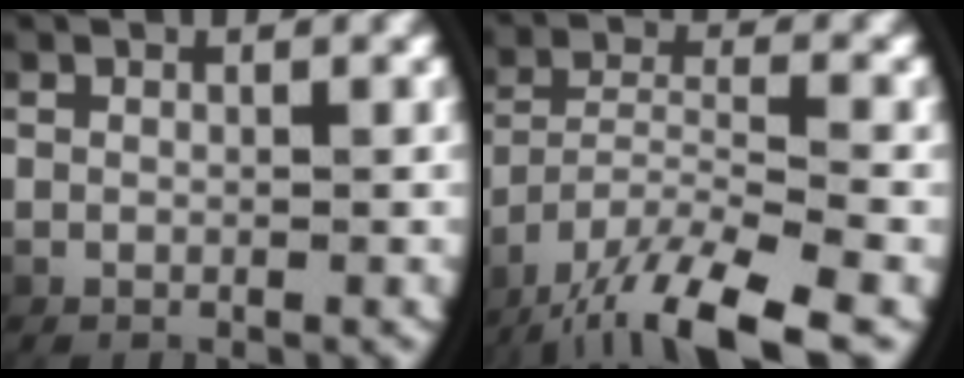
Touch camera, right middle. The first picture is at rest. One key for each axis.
{"total": 7.0, "fx": -3.7, "fy": 2.2, "fz": 5.4, "tx": -0.100, "ty": -0.016, "tz": -0.050}